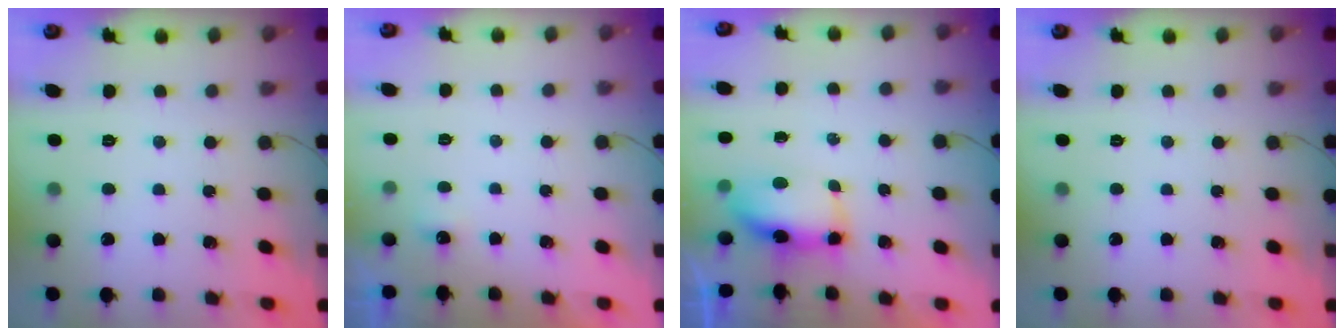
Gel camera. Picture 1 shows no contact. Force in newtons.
{"total": 3.3, "press": 0.9, "slide": 3.2}
{"total": 6.8, "press": 6.8, "slide": 0.7}
{"total": 0.0}